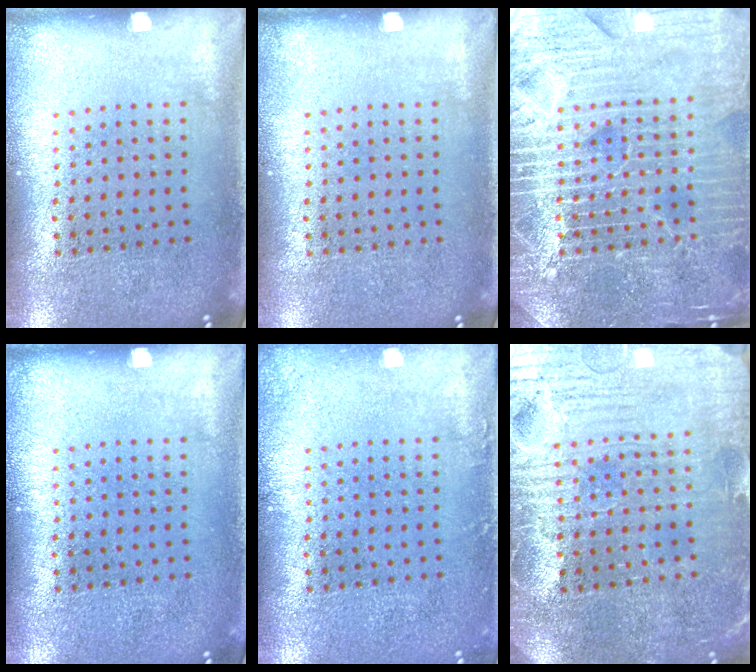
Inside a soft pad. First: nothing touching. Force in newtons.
{"total": 0.0}
{"total": 7.2, "press": 7.1, "slide": 1.0}
{"total": 0.0}
{"total": 0.7, "press": 0.7, "slide": 0.1}
{"total": 4.0, "press": 3.8, "slide": 1.3}